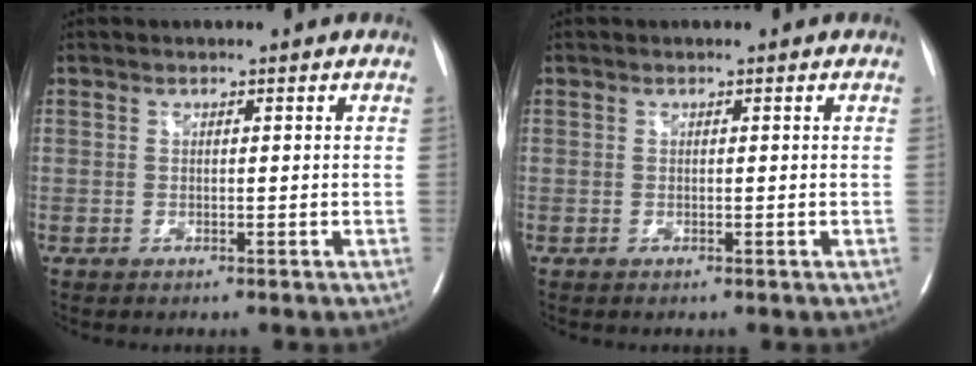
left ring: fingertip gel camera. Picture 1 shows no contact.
{"total": 0.0}